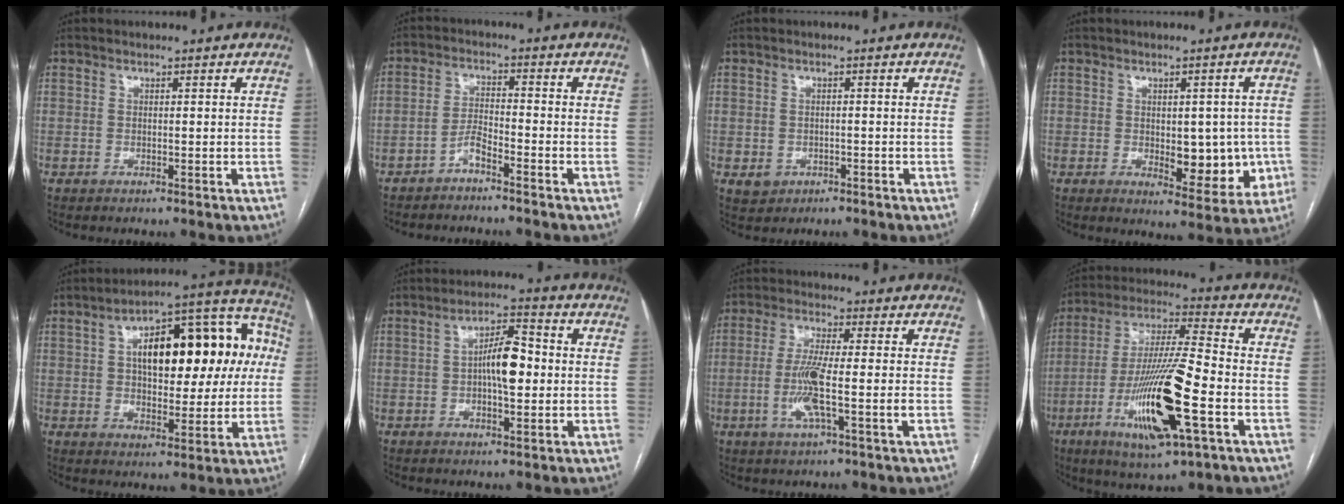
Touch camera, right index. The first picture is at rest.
{"total": 3.1, "force": [-2.6, 0.0, 1.6], "torque": [-0.034, 0.004, -0.052]}
{"total": 2.2, "force": [-1.1, 1.8, 0.6], "torque": [-0.007, 0.004, -0.008]}
{"total": 9.0, "force": [-1.1, 4.6, 7.7], "torque": [-0.080, 0.005, -0.001]}
{"total": 21.6, "force": [3.7, 8.9, 19.3], "torque": [-0.280, 0.059, 0.054]}
{"total": 7.2, "force": [-0.2, 2.0, 6.9], "torque": [-0.124, 0.016, -0.006]}
{"total": 7.6, "force": [-1.8, 0.1, 7.4], "torque": [-0.149, -0.005, -0.036]}
{"total": 19.0, "force": [-6.6, 2.3, 17.7], "torque": [-0.357, -0.021, -0.114]}